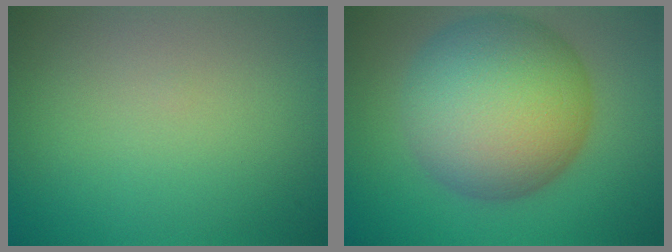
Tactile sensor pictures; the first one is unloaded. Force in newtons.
{"total": 13.3, "press": 13.3, "slide": 0.4}